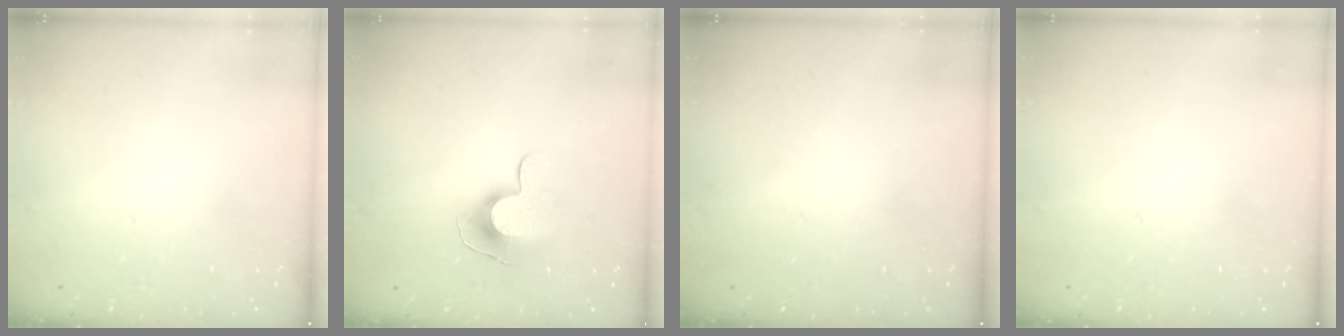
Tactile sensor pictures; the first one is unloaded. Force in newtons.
{"total": 9.4, "press": 9.4, "slide": 0.6}
{"total": 0.0}
{"total": 0.0}